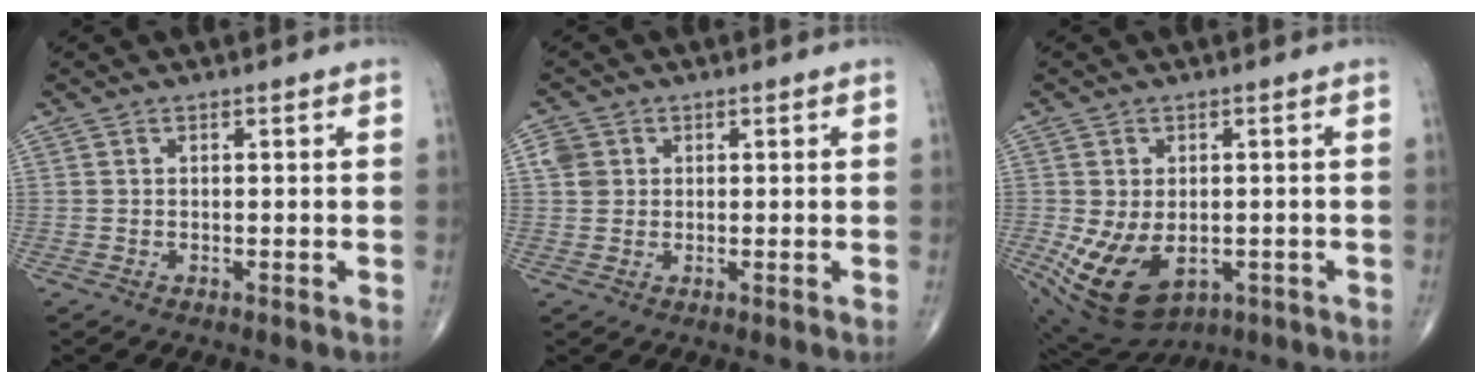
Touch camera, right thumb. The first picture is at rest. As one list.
[{"total": 3.1, "force": [0.8, 2.8, 1.1], "torque": [-0.010, 0.002, 0.016]}, {"total": 12.5, "force": [-3.1, 8.3, 8.9], "torque": [-0.154, -0.004, -0.027]}]